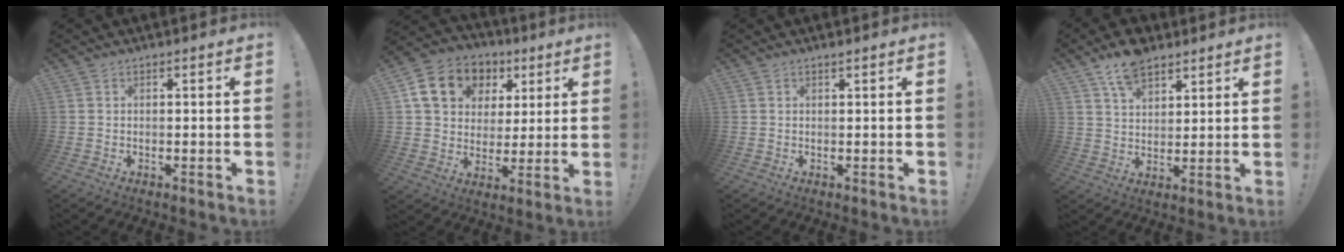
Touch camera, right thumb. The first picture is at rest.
{"total": 15.2, "force": [6.4, 11.9, 6.9], "torque": [-0.103, -0.018, 0.132]}
{"total": 0.6, "force": [0.5, -0.1, 0.2], "torque": [0.002, -0.003, 0.008]}
{"total": 9.5, "force": [7.0, 4.9, 4.2], "torque": [-0.073, -0.035, 0.130]}